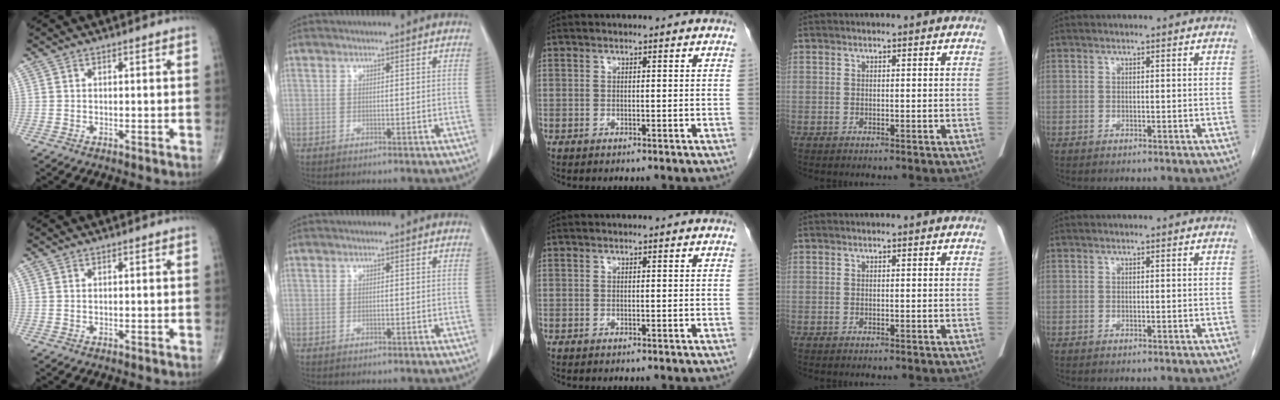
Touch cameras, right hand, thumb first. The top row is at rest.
{}